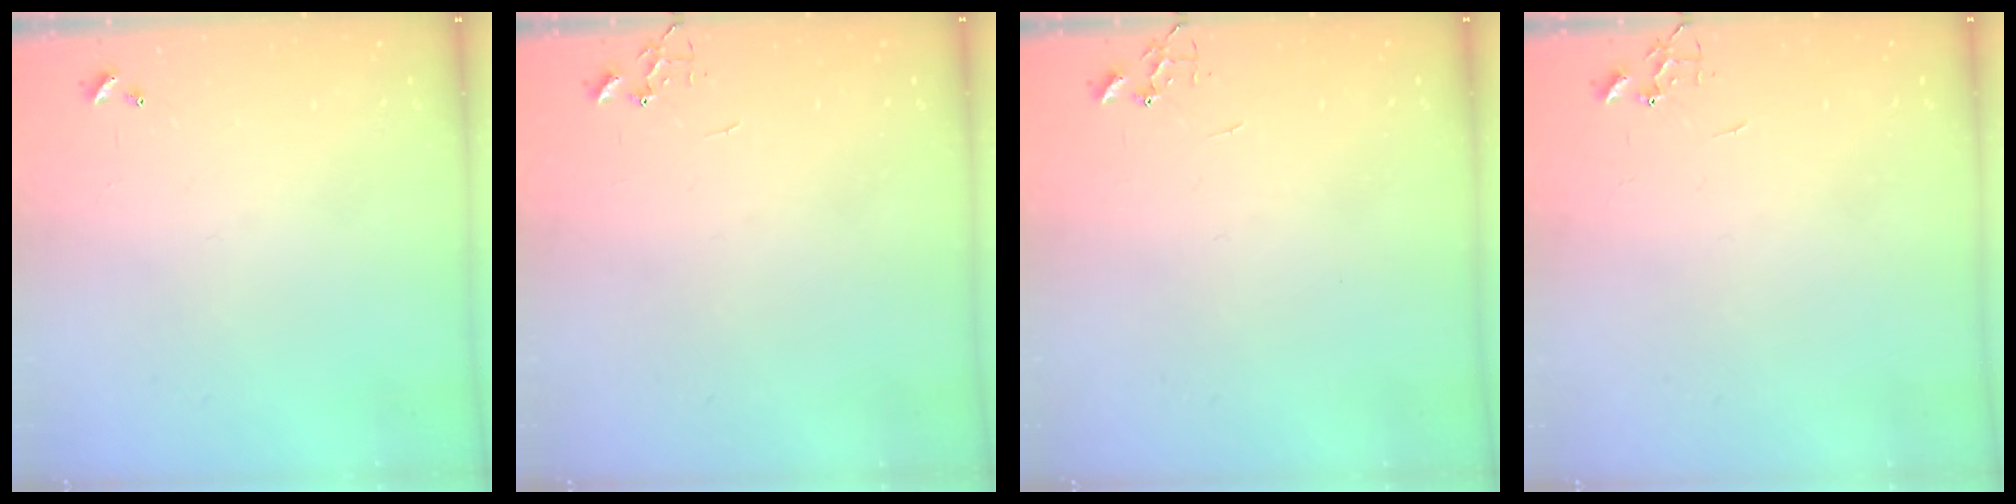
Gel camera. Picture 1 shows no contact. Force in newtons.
{"total": 0.0}
{"total": 0.0}
{"total": 0.0}